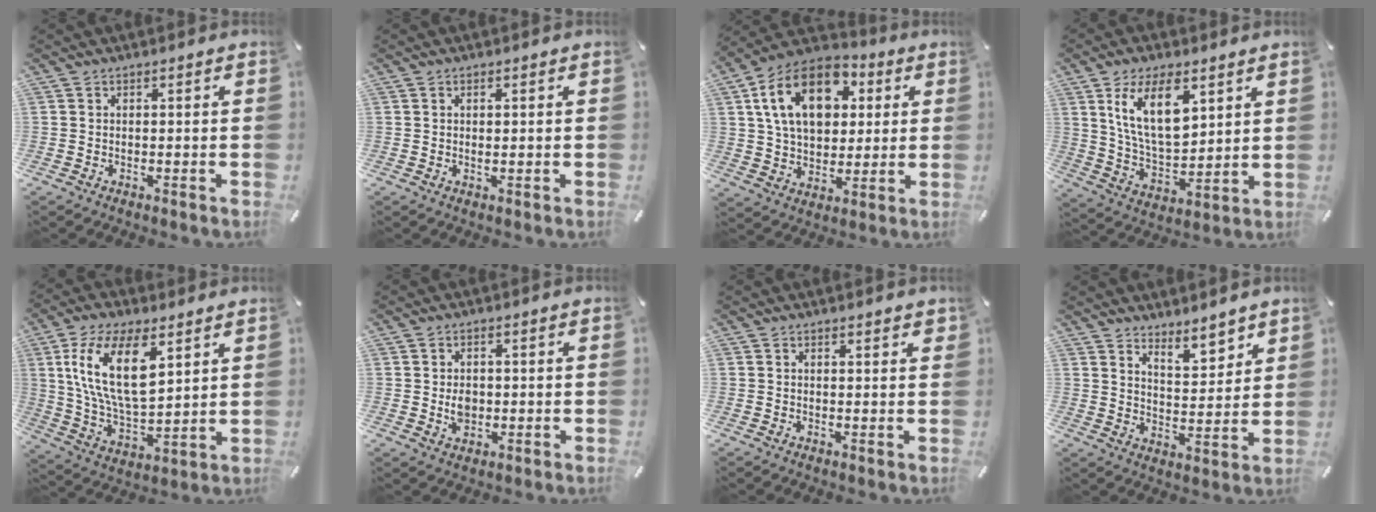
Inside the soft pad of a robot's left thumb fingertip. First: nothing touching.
{"total": 1.0, "force": [0.2, 0.3, 0.9], "torque": [-0.017, 0.002, 0.003]}
{"total": 17.4, "force": [5.4, 12.2, 11.1], "torque": [-0.209, 0.001, 0.096]}
{"total": 15.1, "force": [7.3, 7.9, 10.6], "torque": [-0.210, -0.022, 0.128]}
{"total": 17.3, "force": [7.5, 8.5, 13.0], "torque": [-0.281, -0.011, 0.128]}
{"total": 3.5, "force": [0.1, 2.6, 2.3], "torque": [-0.037, -0.005, -0.005]}
{"total": 1.2, "force": [0.9, 0.3, 0.6], "torque": [-0.004, -0.004, 0.015]}
{"total": 7.2, "force": [6.6, 2.6, 1.1], "torque": [-0.001, -0.061, 0.117]}